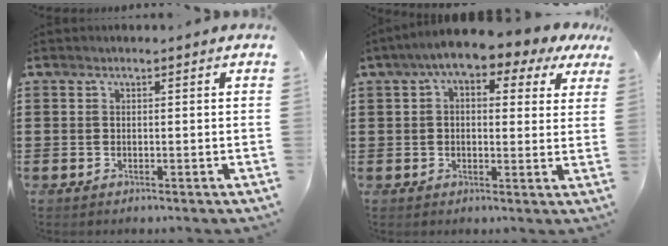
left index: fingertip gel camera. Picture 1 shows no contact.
{"total": 6.4, "force": [4.2, 2.0, 4.4], "torque": [-0.091, -0.007, 0.070]}